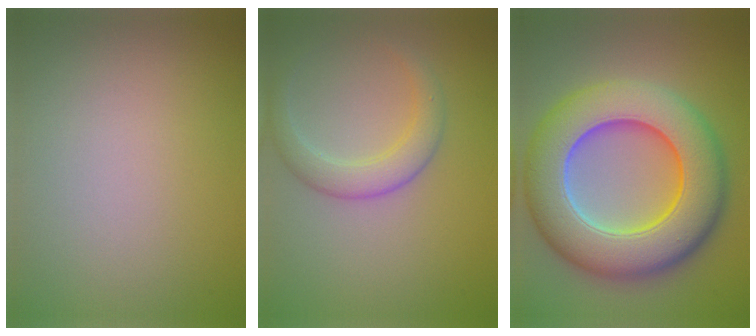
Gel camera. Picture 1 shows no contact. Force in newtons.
{"total": 3.1, "press": 3.1, "slide": 0.1}
{"total": 12.8, "press": 12.8, "slide": 0.6}